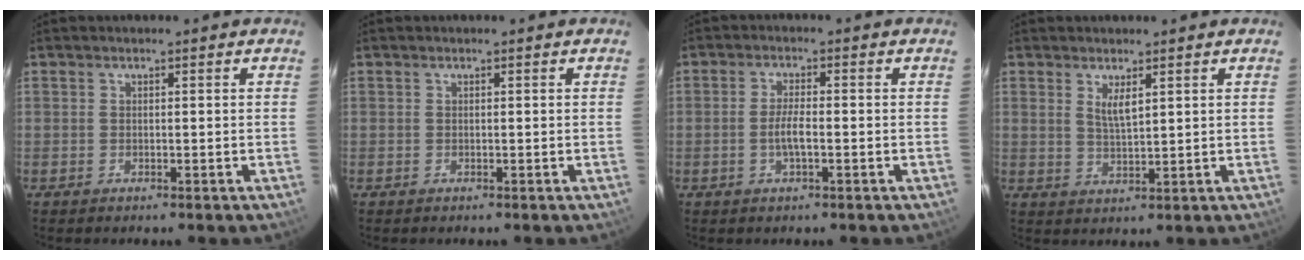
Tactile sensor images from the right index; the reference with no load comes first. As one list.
[{"total": 0.0}, {"total": 3.5, "force": [-1.0, 0.7, 3.3], "torque": [-0.064, -0.001, -0.018]}, {"total": 3.4, "force": [1.7, 0.9, 2.8], "torque": [-0.053, -0.004, 0.032]}]